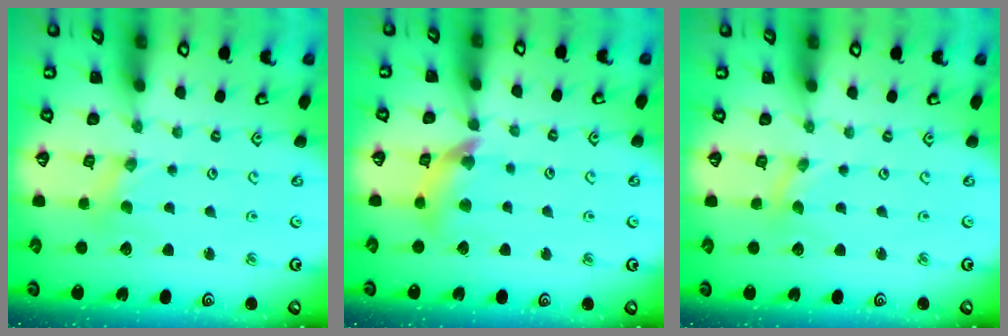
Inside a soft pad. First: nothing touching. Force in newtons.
{"total": 11.7, "press": 11.6, "slide": 1.6}
{"total": 0.0}